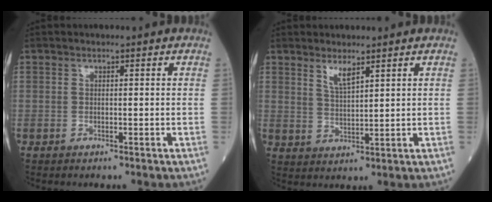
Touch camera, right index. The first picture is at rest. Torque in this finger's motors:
{"motor_torque": [0.04, 0.04, 0.01, 0.02]}